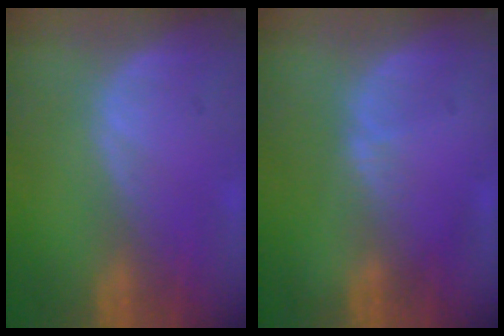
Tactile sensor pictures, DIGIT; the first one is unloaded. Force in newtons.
{"total": 0.8, "press": 0.8, "slide": 0.2}